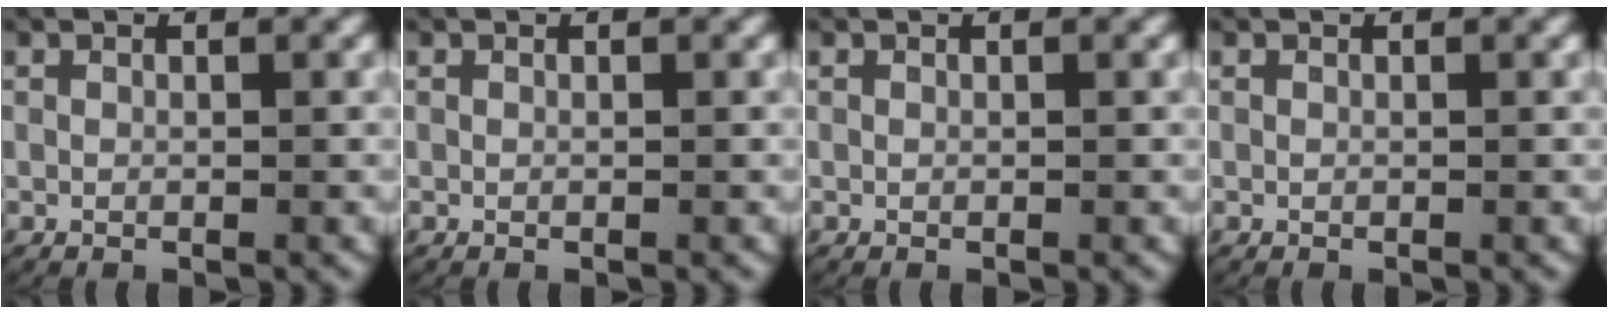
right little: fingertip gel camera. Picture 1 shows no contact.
{"total": 0.0}
{"total": 0.0}
{"total": 0.0}